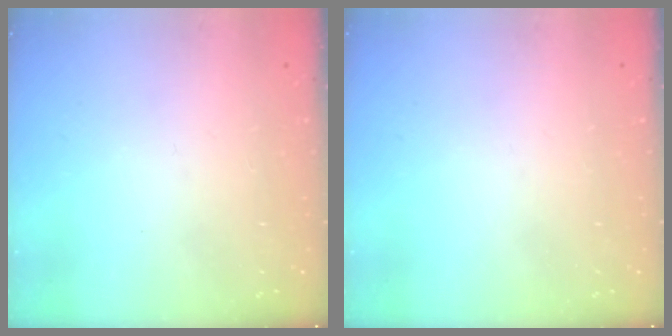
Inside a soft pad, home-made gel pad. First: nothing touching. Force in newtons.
{"total": 0.0}